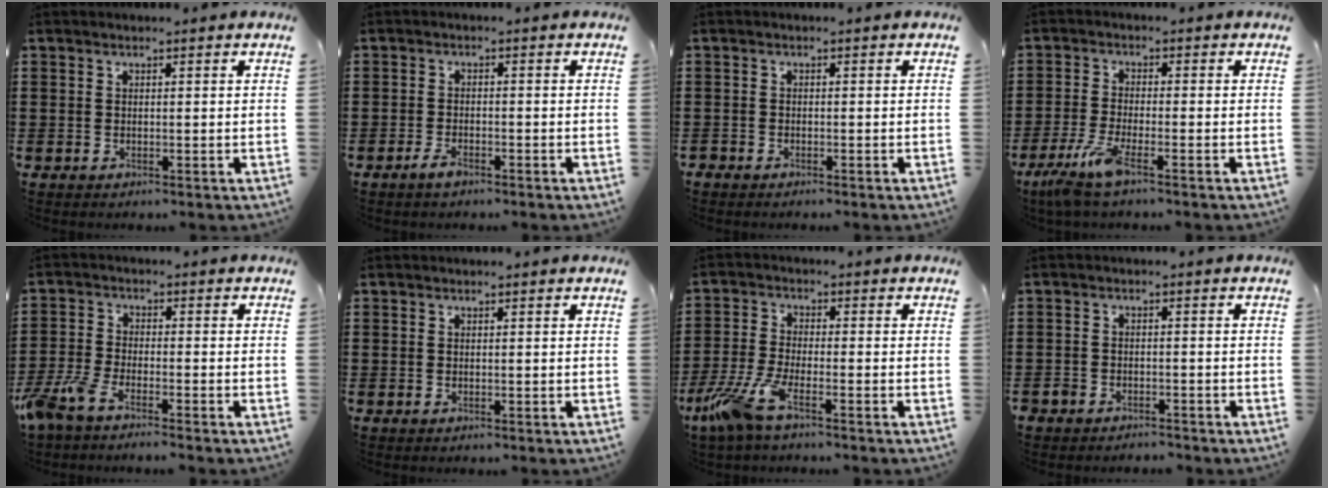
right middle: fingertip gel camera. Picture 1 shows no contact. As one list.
[{"total": 2.2, "force": [-1.6, 0.6, 1.4], "torque": [-0.032, -0.003, -0.031]}, {"total": 0.8, "force": [-0.7, 0.2, 0.0], "torque": [-0.002, 0.002, -0.016]}, {"total": 5.5, "force": [-3.4, 0.6, 4.2], "torque": [-0.103, -0.019, -0.068]}, {"total": 5.2, "force": [-4.3, 0.9, 2.8], "torque": [-0.087, -0.014, -0.091]}, {"total": 0.0}, {"total": 6.7, "force": [-4.3, 1.1, 5.0], "torque": [-0.135, -0.023, -0.089]}, {"total": 2.5, "force": [-2.4, 0.7, -0.2], "torque": [-0.003, 0.003, -0.053]}]